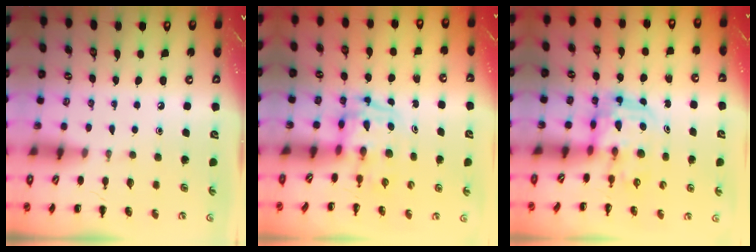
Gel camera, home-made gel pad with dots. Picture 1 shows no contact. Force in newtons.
{"total": 3.3, "press": 3.3, "slide": 0.5}
{"total": 4.6, "press": 4.5, "slide": 1.0}